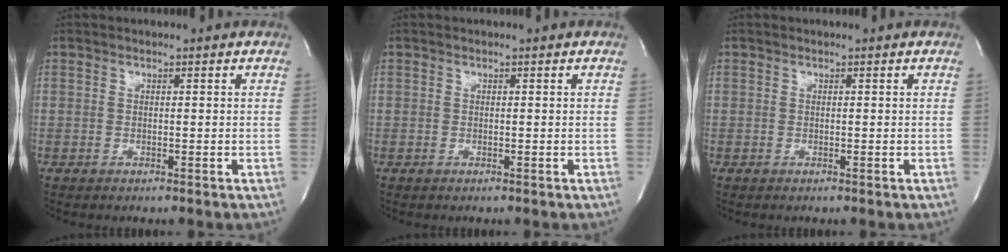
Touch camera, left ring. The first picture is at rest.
{"total": 0.0}
{"total": 0.0}